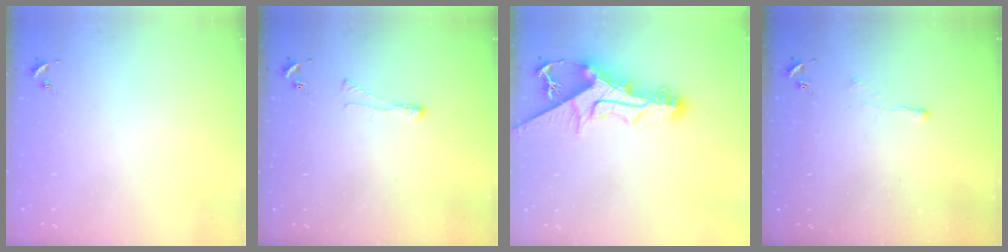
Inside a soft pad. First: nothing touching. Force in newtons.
{"total": 3.0, "press": 2.9, "slide": 0.6}
{"total": 15.5, "press": 15.5, "slide": 1.3}
{"total": 3.3, "press": 3.2, "slide": 0.7}